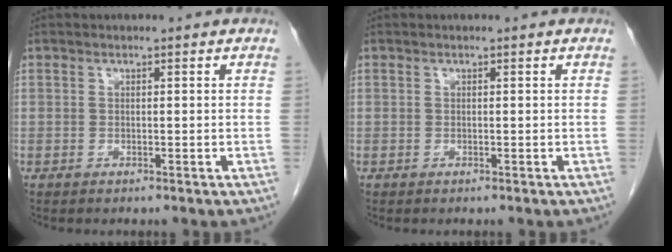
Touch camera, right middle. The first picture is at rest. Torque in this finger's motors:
{"motor_torque": [0.03, -0.31, 0.02, 0.00]}